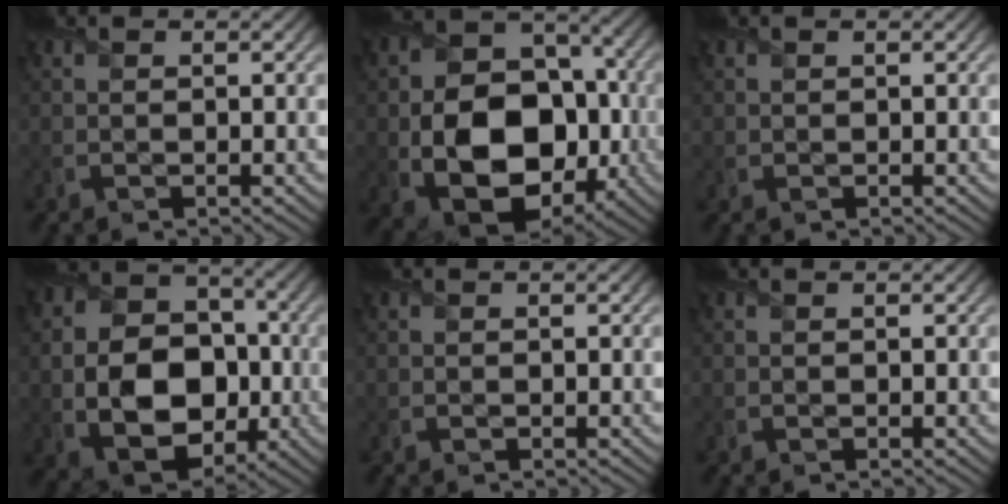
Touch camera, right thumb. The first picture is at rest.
{"total": 16.1, "force": [-3.0, 11.4, 10.9], "torque": [-0.179, -0.038, -0.044]}
{"total": 0.7, "force": [0.1, 0.7, 0.0], "torque": [0.002, -0.003, -0.001]}
{"total": 13.0, "force": [-2.0, 9.6, 8.6], "torque": [-0.170, -0.024, -0.035]}
{"total": 0.0}
{"total": 0.0}